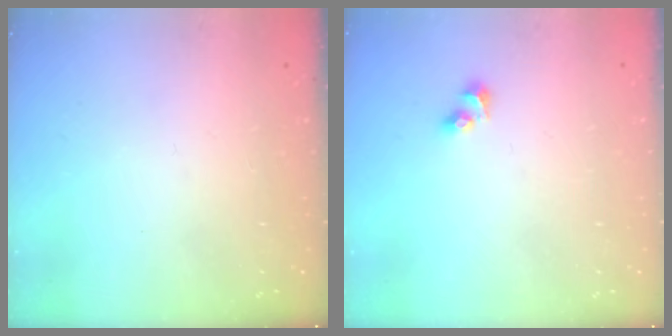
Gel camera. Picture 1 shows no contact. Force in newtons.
{"total": 3.5, "press": 3.0, "slide": 1.8}